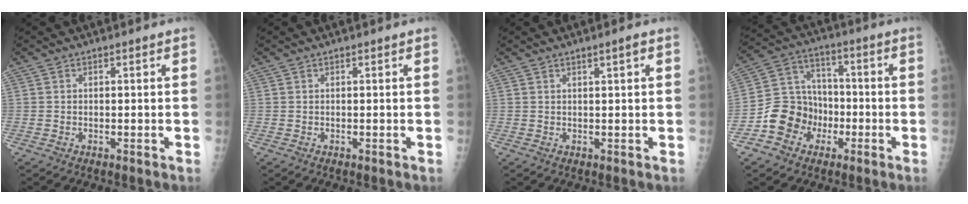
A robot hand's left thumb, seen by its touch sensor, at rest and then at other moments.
{"total": 0.0}
{"total": 1.4, "force": [0.7, 0.0, 1.2], "torque": [-0.019, -0.001, 0.012]}
{"total": 11.6, "force": [-4.4, 9.9, 4.2], "torque": [-0.037, 0.049, -0.083]}